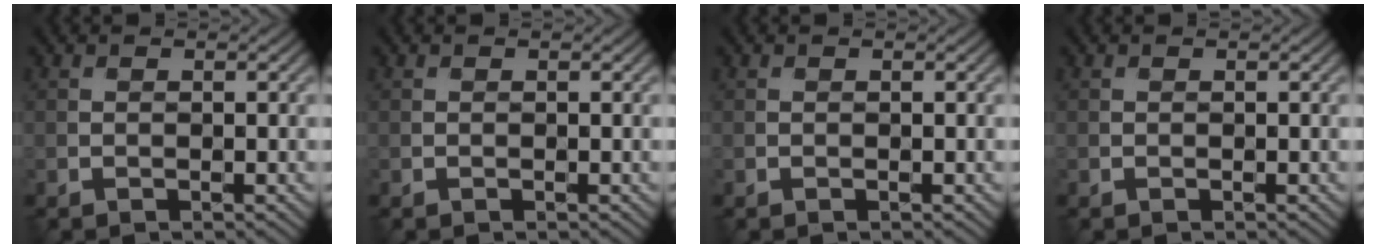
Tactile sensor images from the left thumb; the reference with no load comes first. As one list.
[{"total": 0.0}, {"total": 0.0}, {"total": 0.0}]